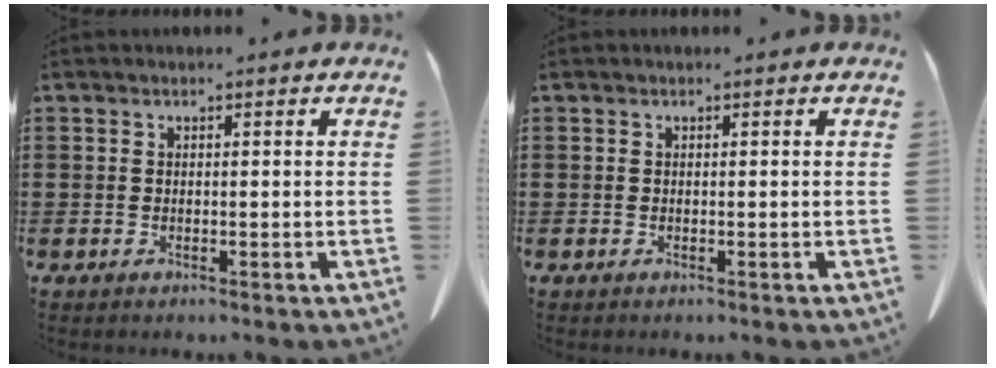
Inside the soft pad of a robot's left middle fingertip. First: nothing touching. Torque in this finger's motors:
{"motor_torque": [0.01, -0.13, 0.02, -0.01]}